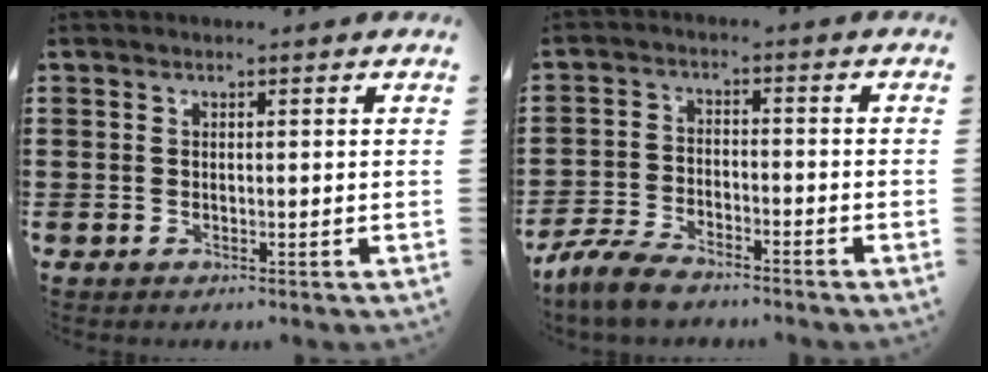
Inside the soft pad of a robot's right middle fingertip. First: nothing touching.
{"total": 5.6, "force": [-5.0, 1.4, 2.1], "torque": [-0.061, 0.001, -0.103]}